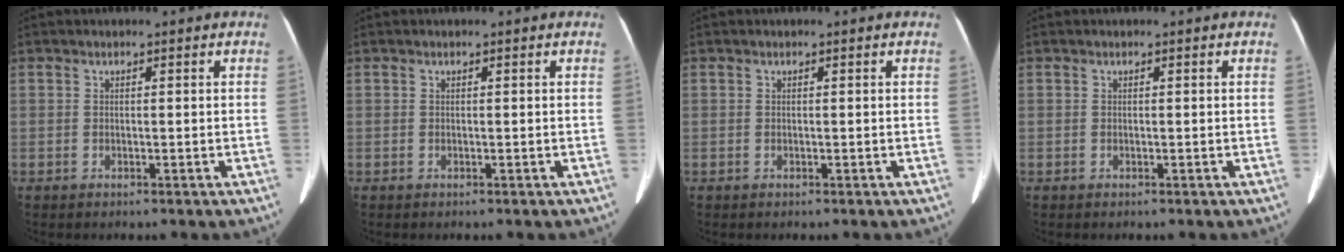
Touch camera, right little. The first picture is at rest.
{"total": 0.0}
{"total": 0.0}
{"total": 0.0}